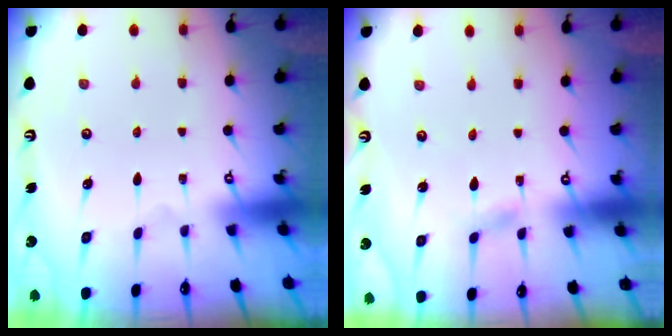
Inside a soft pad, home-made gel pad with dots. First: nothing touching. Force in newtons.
{"total": 2.1, "press": 2.1, "slide": 0.2}